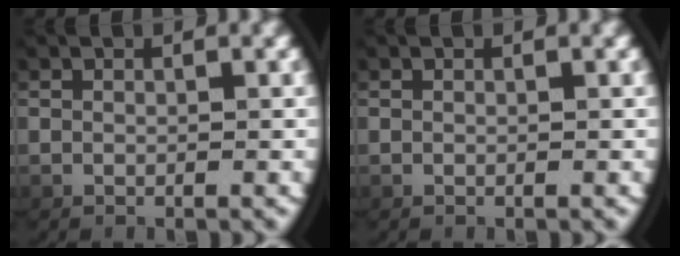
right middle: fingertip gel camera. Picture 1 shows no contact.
{"total": 0.0}